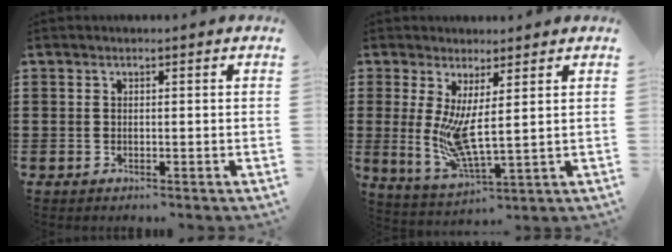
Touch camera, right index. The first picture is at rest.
{"total": 6.9, "force": [1.4, 1.4, 6.6], "torque": [-0.133, -0.026, 0.026]}